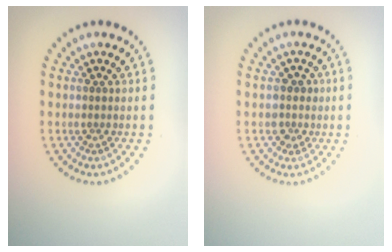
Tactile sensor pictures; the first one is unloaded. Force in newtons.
{"total": 1.4, "press": 1.3, "slide": 0.7}